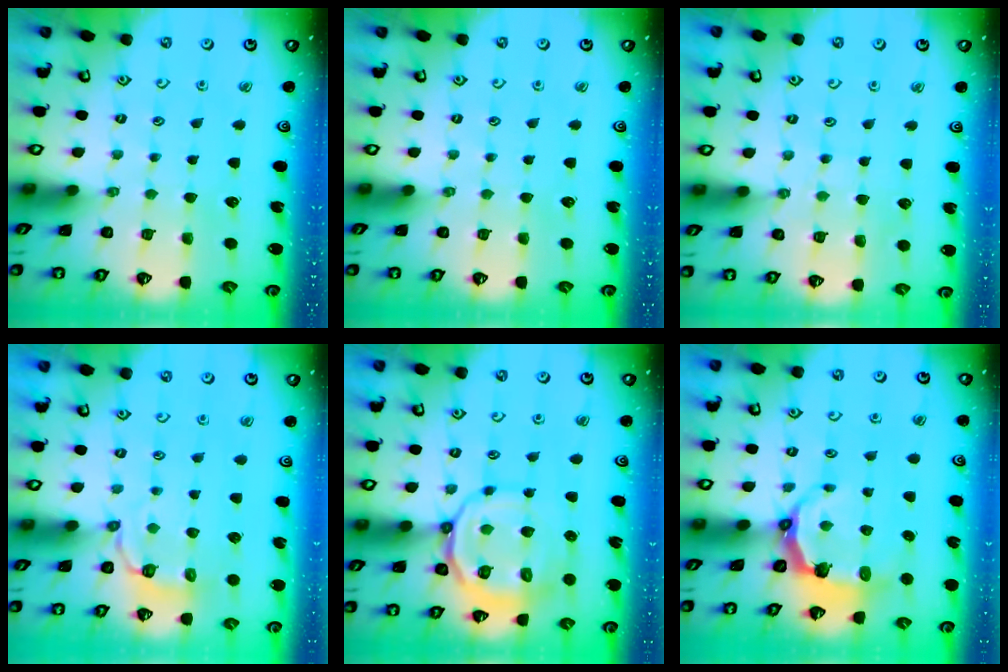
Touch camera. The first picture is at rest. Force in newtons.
{"total": 0.0}
{"total": 4.4, "press": 4.3, "slide": 0.7}
{"total": 3.7, "press": 2.4, "slide": 2.8}
{"total": 12.5, "press": 12.3, "slide": 1.9}
{"total": 5.6, "press": 4.0, "slide": 4.0}